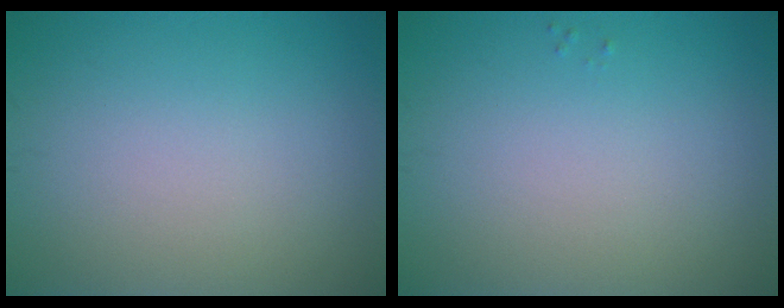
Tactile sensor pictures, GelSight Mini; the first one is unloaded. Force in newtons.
{"total": 0.0}